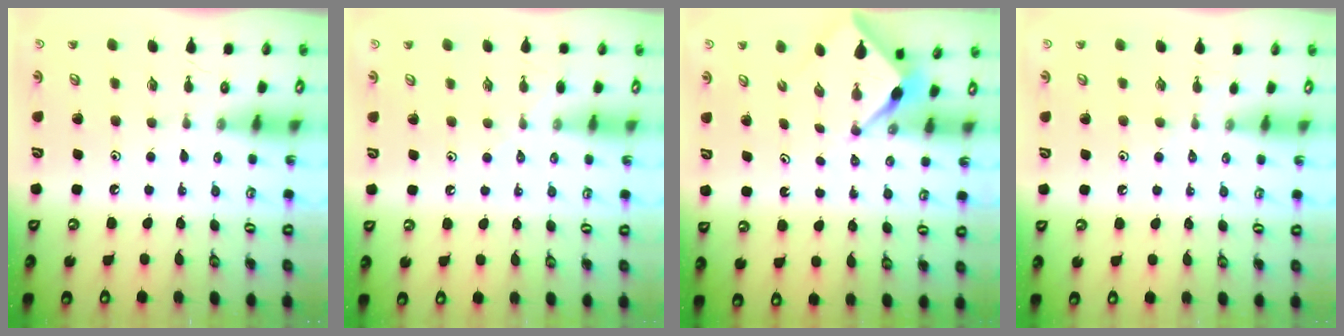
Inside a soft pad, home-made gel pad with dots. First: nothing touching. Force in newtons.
{"total": 3.8, "press": 3.8, "slide": 0.6}
{"total": 3.2, "press": 3.2, "slide": 0.4}
{"total": 2.3, "press": 2.3, "slide": 0.4}